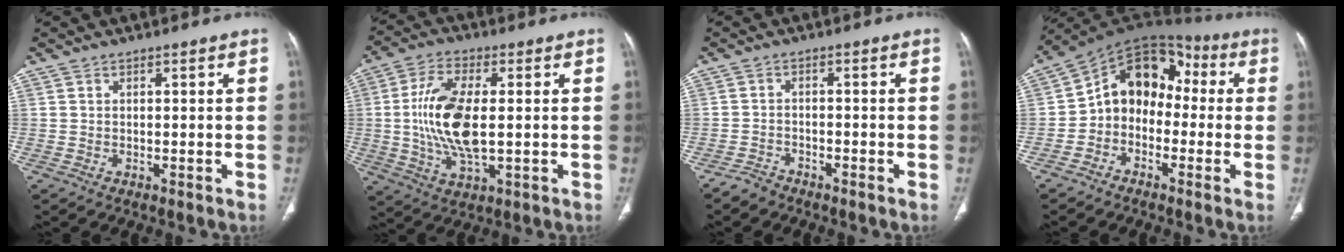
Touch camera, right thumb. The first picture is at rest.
{"total": 13.8, "force": [0.2, 6.1, 12.4], "torque": [-0.252, -0.003, 0.004]}
{"total": 2.5, "force": [-2.3, 0.9, 0.3], "torque": [-0.011, 0.008, -0.045]}
{"total": 12.6, "force": [-1.2, 9.9, 7.7], "torque": [-0.082, 0.061, -0.041]}